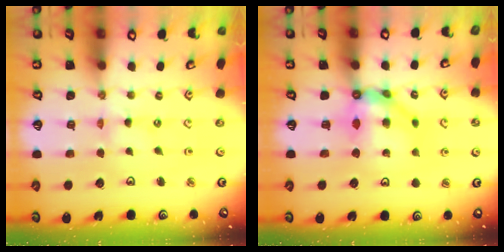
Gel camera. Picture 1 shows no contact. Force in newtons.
{"total": 9.9, "press": 9.9, "slide": 1.2}